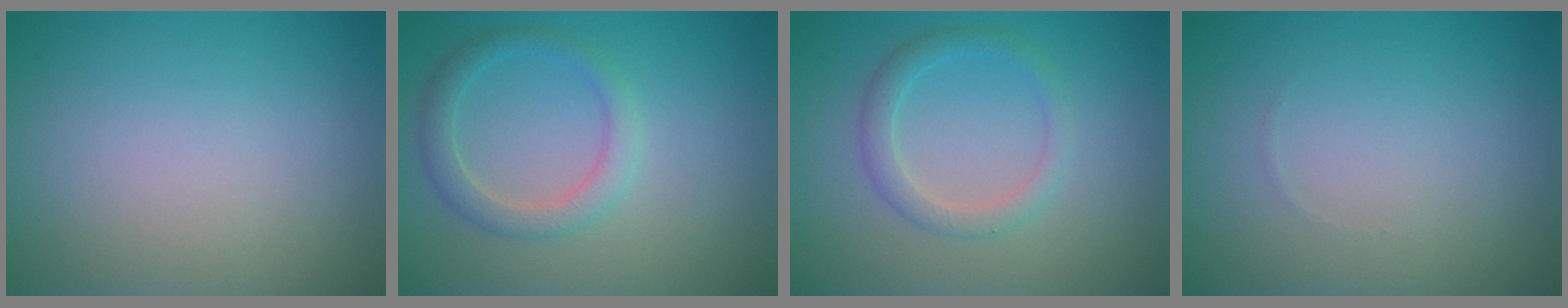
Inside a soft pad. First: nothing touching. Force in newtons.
{"total": 2.4, "press": 2.4, "slide": 0.2}
{"total": 2.1, "press": 2.1, "slide": 0.1}
{"total": 0.0}